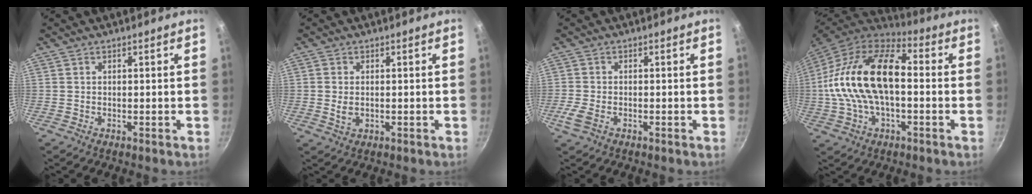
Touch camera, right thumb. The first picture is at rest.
{"total": 2.9, "force": [-0.2, 1.9, 2.2], "torque": [-0.044, -0.002, -0.002]}
{"total": 3.5, "force": [-1.5, 2.0, 2.4], "torque": [-0.061, 0.000, -0.032]}
{"total": 21.6, "force": [0.1, 11.8, 18.1], "torque": [-0.329, 0.034, -0.011]}